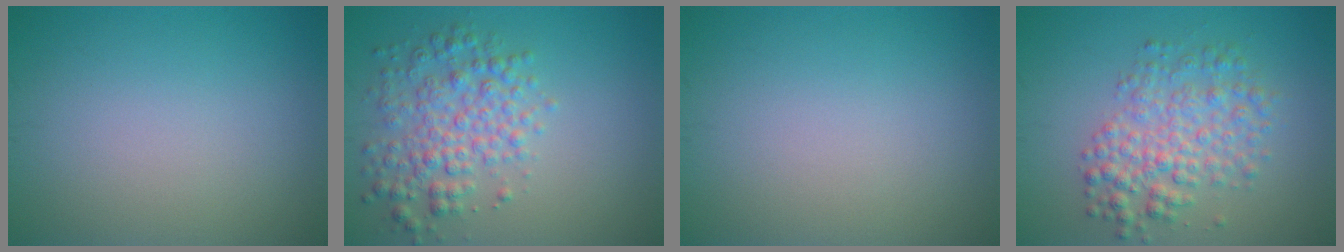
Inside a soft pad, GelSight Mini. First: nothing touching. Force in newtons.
{"total": 4.4, "press": 4.4, "slide": 0.1}
{"total": 0.0}
{"total": 4.6, "press": 4.6, "slide": 0.1}